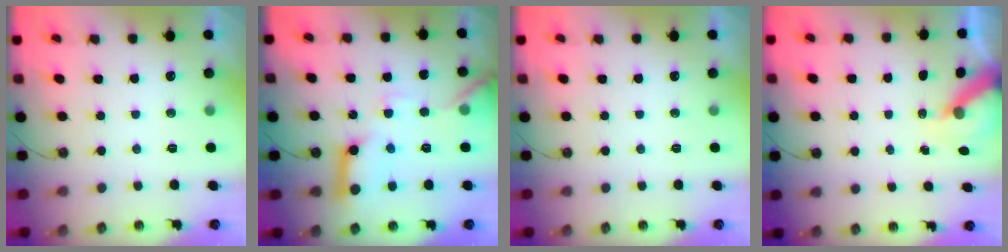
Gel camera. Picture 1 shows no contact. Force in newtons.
{"total": 15.4, "press": 15.3, "slide": 1.8}
{"total": 0.0}
{"total": 6.1, "press": 6.0, "slide": 0.8}